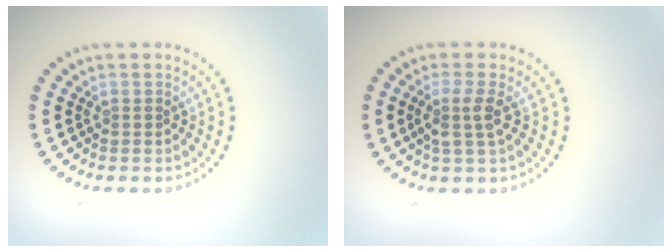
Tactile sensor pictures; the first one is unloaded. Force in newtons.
{"total": 2.2, "press": 1.9, "slide": 1.2}